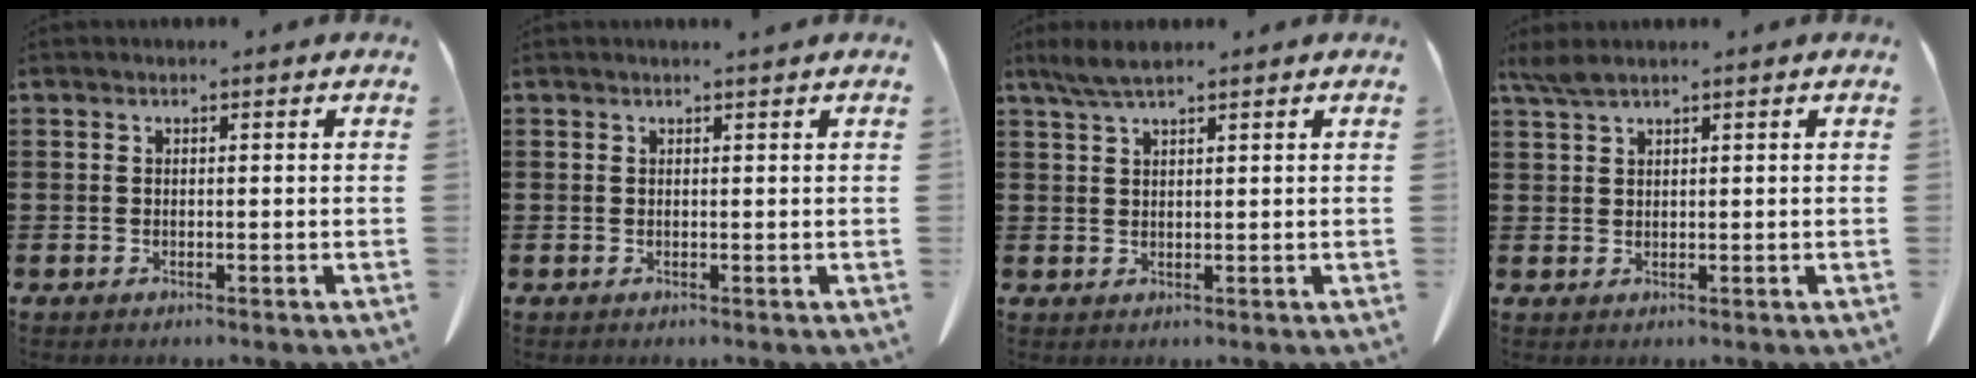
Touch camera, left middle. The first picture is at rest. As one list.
[{"total": 0.5, "force": [0.5, -0.1, 0.2], "torque": [-0.004, -0.002, 0.010]}, {"total": 3.4, "force": [2.4, 0.4, 2.3], "torque": [-0.050, 0.001, 0.047]}, {"total": 2.1, "force": [1.7, 0.4, 1.2], "torque": [-0.028, -0.001, 0.033]}]